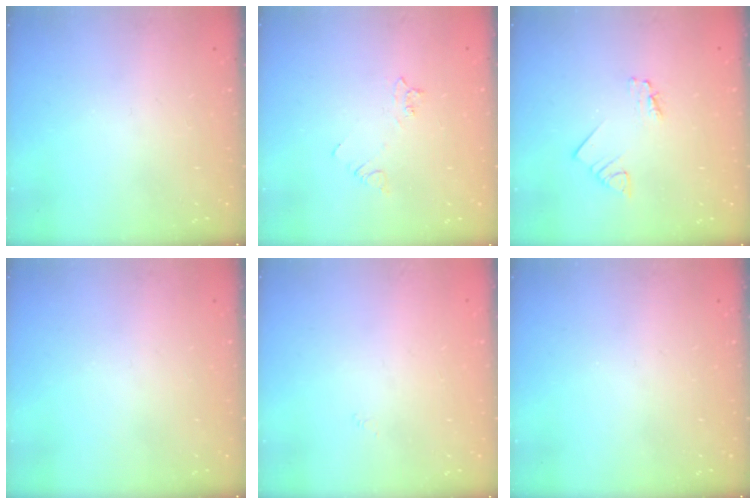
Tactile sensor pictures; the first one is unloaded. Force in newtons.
{"total": 3.7, "press": 3.6, "slide": 0.5}
{"total": 2.4, "press": 2.4, "slide": 0.1}
{"total": 0.0}
{"total": 0.6, "press": 0.5, "slide": 0.2}
{"total": 0.0}